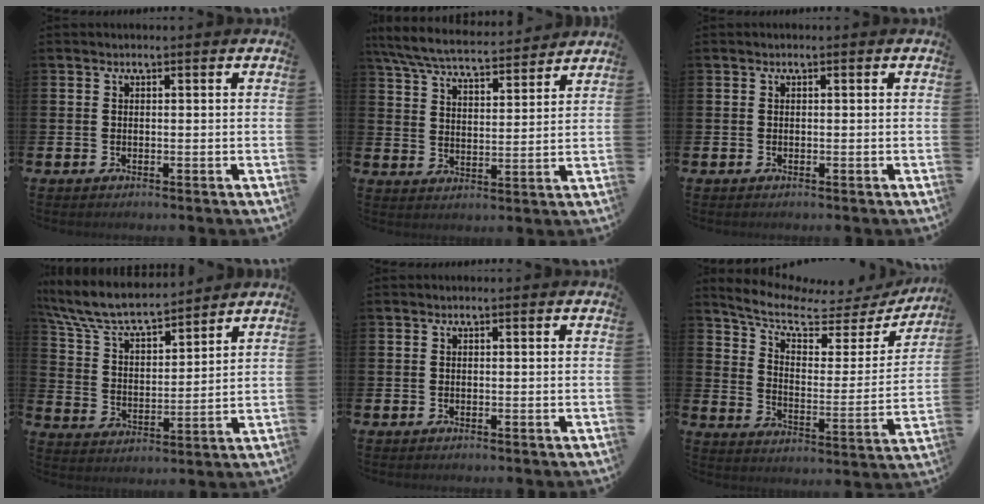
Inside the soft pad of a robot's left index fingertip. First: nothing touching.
{"total": 7.1, "force": [6.7, 1.1, 2.2], "torque": [-0.071, -0.040, 0.117]}
{"total": 0.0}
{"total": 8.6, "force": [8.0, 1.8, 2.7], "torque": [-0.090, -0.052, 0.141]}
{"total": 0.0}
{"total": 7.4, "force": [5.8, 2.8, 3.7], "torque": [-0.096, -0.041, 0.091]}